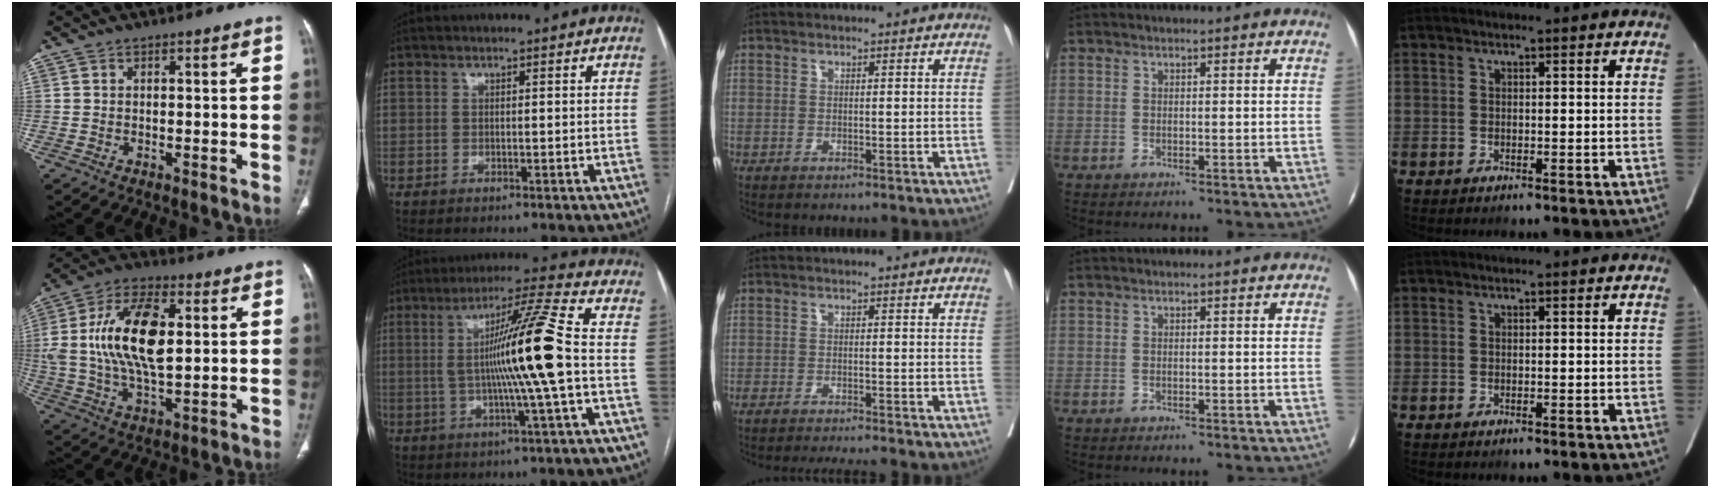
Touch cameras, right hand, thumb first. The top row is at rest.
{"thumb": {"total": 17.8, "force": [2.5, 8.8, 15.3], "torque": [-0.292, 0.007, 0.043]}, "index": {"total": 13.9, "force": [-0.4, -1.5, 13.8], "torque": [-0.242, 0.002, -0.013]}, "middle": {"total": 7.2, "force": [-6.6, 0.3, 3.0], "torque": [-0.030, -0.009, -0.093]}}